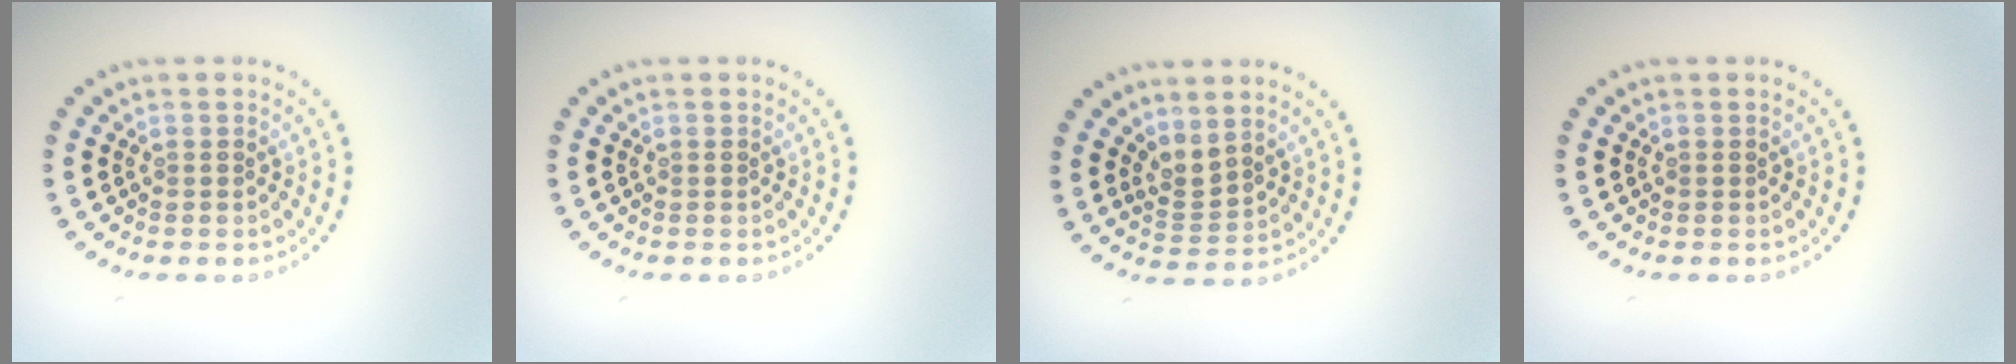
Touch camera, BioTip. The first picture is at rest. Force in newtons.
{"total": 0.0}
{"total": 2.1, "press": 1.4, "slide": 1.6}
{"total": 0.0}